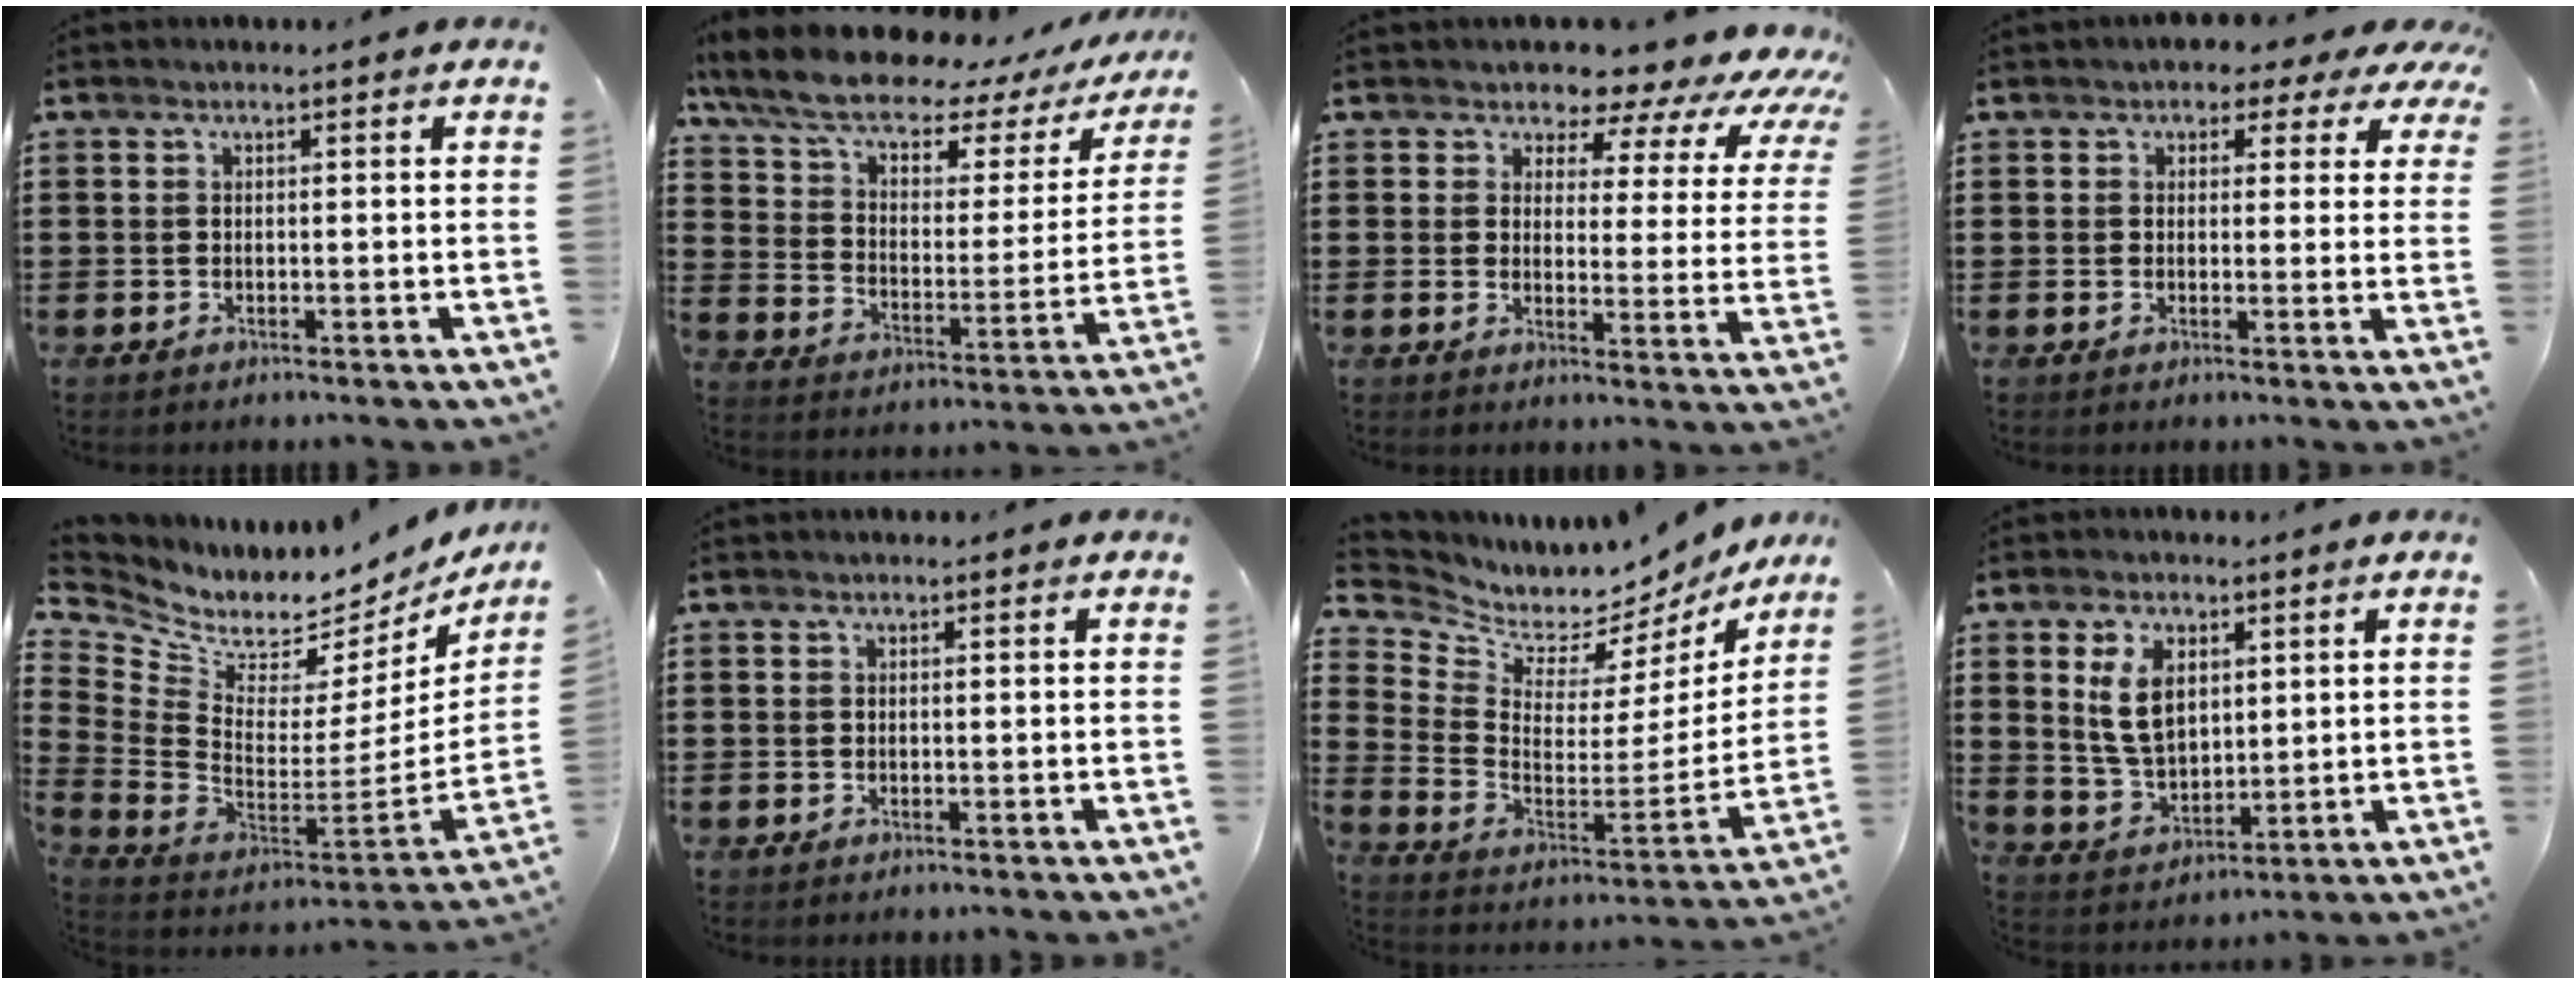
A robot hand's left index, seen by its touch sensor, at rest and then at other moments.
{"total": 9.6, "force": [7.2, 3.0, 5.6], "torque": [-0.128, -0.044, 0.123]}
{"total": 5.0, "force": [4.4, 2.1, 1.1], "torque": [-0.036, -0.037, 0.071]}
{"total": 2.7, "force": [1.7, 1.8, 1.2], "torque": [-0.021, -0.008, 0.024]}
{"total": 3.9, "force": [3.4, 1.6, 1.1], "torque": [-0.055, -0.057, 0.052]}
{"total": 0.0}
{"total": 5.1, "force": [4.9, 1.3, 0.3], "torque": [-0.035, -0.066, 0.080]}
{"total": 8.0, "force": [2.8, 5.0, 5.6], "torque": [-0.122, 0.003, 0.045]}